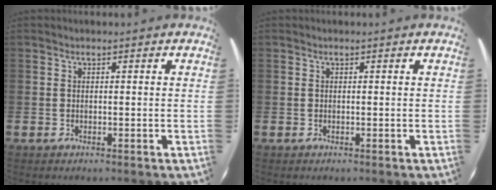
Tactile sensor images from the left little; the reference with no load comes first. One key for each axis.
{"total": 0.0}